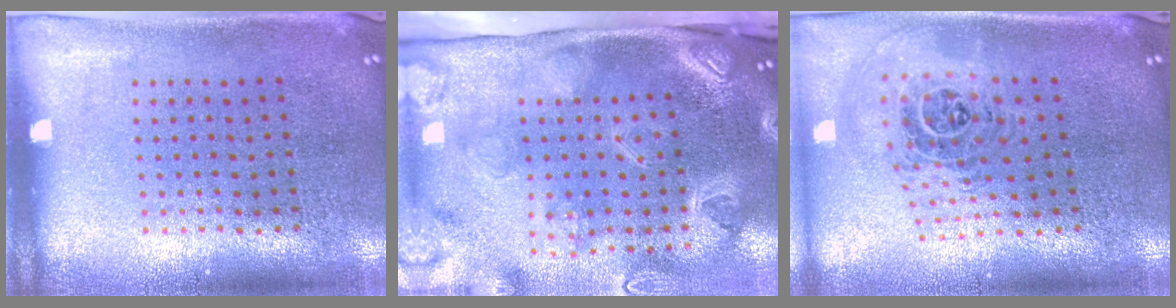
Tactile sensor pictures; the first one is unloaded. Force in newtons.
{"total": 4.2, "press": 3.0, "slide": 2.9}
{"total": 1.5, "press": 1.3, "slide": 0.8}